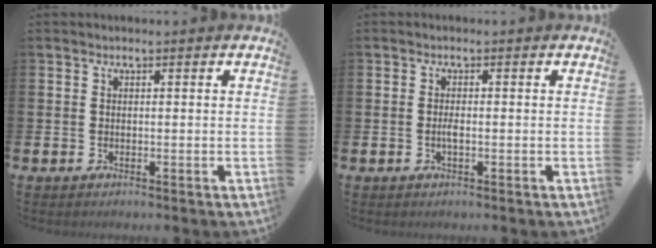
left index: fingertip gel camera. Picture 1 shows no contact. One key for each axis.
{"total": 1.2, "fx": -0.3, "fy": 0.3, "fz": 1.1, "tx": -0.020, "ty": -0.001, "tz": -0.005}